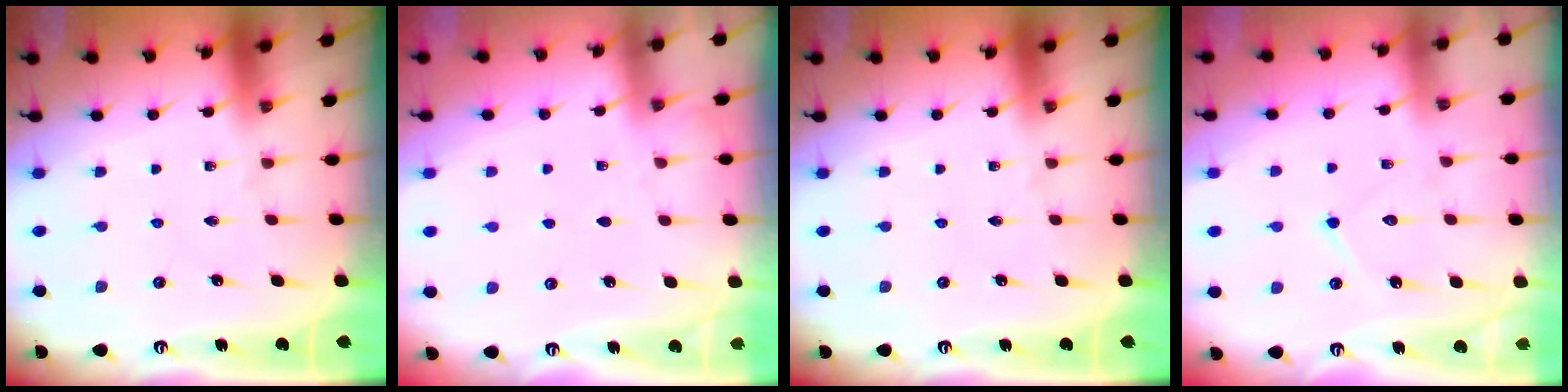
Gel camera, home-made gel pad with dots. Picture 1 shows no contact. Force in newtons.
{"total": 3.4, "press": 3.4, "slide": 0.4}
{"total": 0.0}
{"total": 6.6, "press": 6.6, "slide": 0.5}